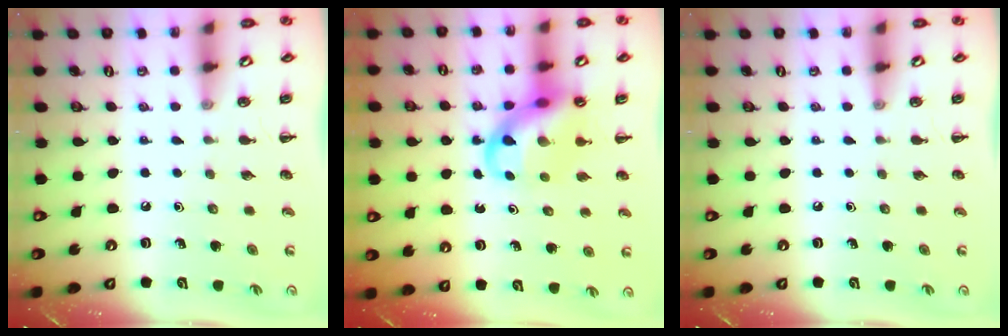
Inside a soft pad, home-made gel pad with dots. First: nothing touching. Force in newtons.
{"total": 11.6, "press": 11.2, "slide": 3.1}
{"total": 0.0}